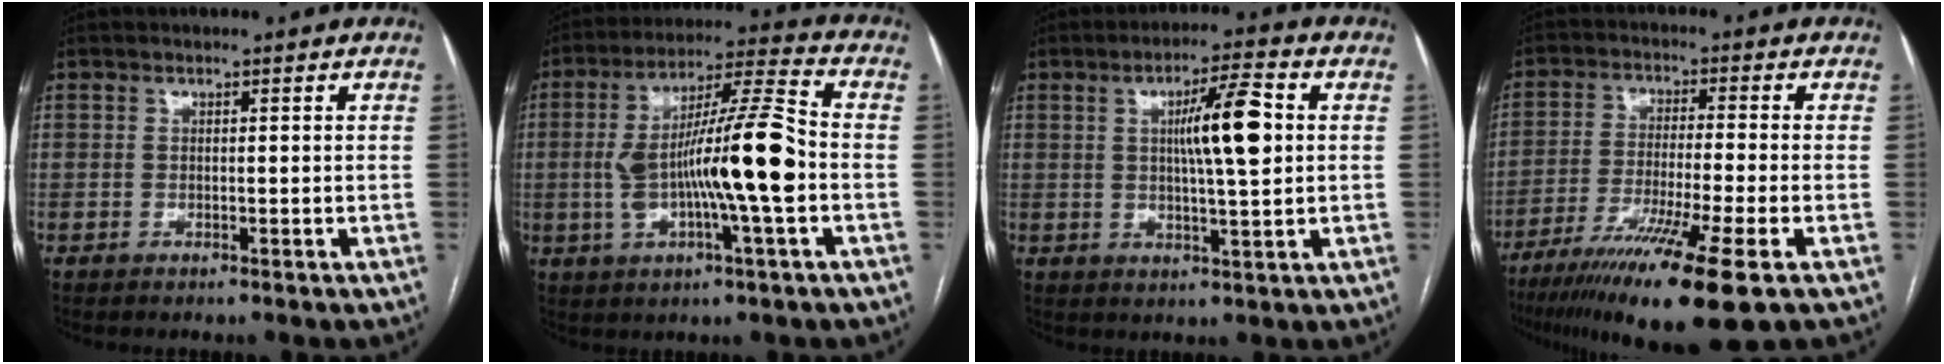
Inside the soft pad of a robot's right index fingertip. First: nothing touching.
{"total": 15.4, "force": [-1.9, 1.1, 15.2], "torque": [-0.273, 0.016, -0.032]}
{"total": 8.9, "force": [1.5, 0.7, 8.8], "torque": [-0.144, 0.007, 0.025]}
{"total": 16.2, "force": [-10.0, -0.4, 12.6], "torque": [-0.206, -0.045, -0.169]}